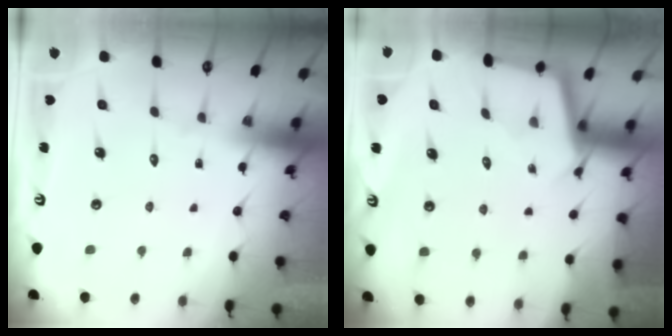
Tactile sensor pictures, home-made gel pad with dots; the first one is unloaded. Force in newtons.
{"total": 2.3, "press": 2.3, "slide": 0.1}